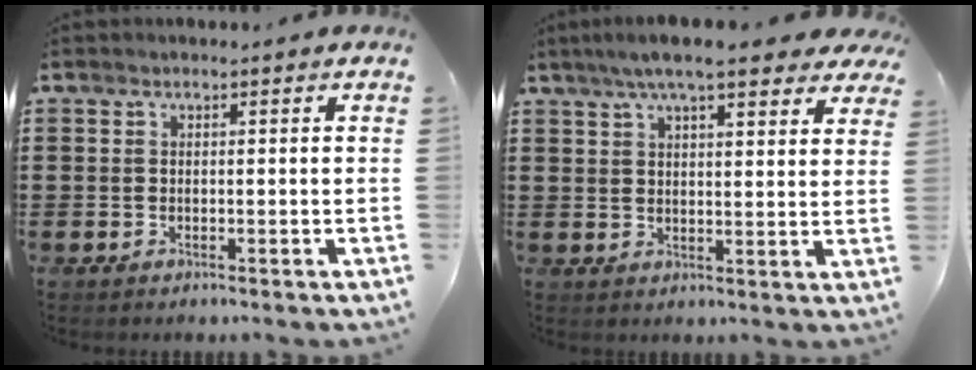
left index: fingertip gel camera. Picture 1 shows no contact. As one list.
[{"total": 7.7, "force": [6.2, 1.0, 4.5], "torque": [-0.094, -0.009, 0.110]}]